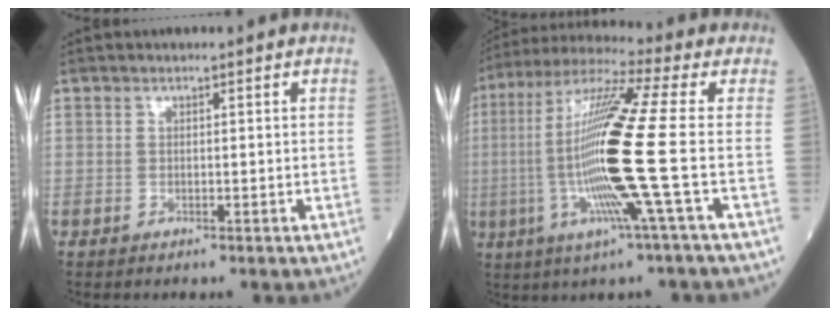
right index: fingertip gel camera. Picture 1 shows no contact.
{"total": 17.9, "force": [-2.6, -1.2, 17.7], "torque": [-0.362, -0.009, -0.064]}